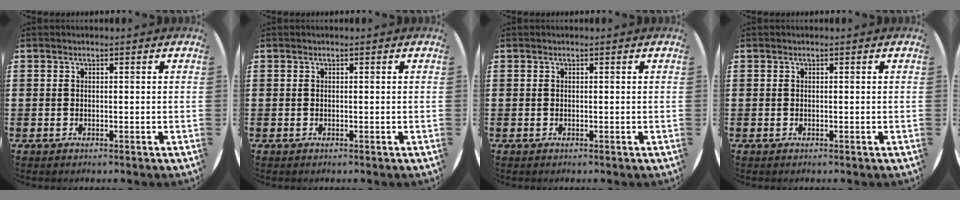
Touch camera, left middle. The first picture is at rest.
{"total": 0.0}
{"total": 0.0}
{"total": 0.0}